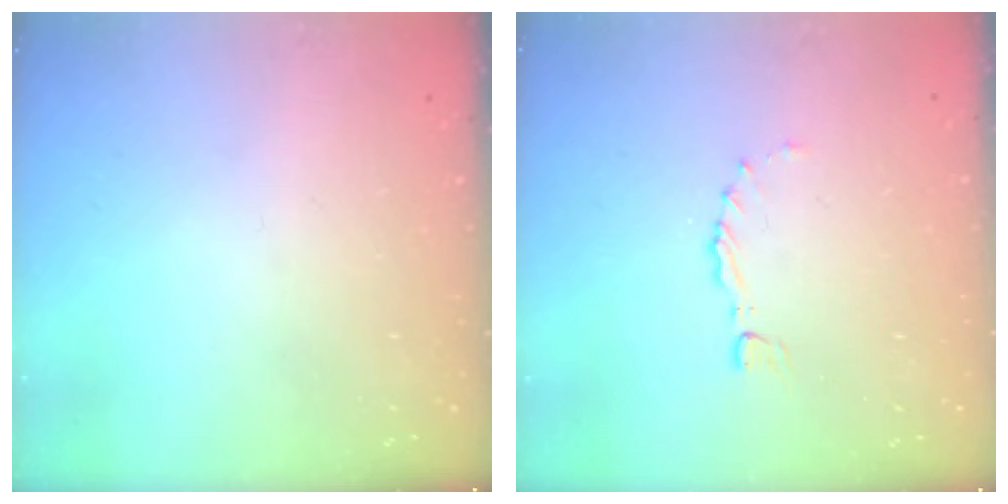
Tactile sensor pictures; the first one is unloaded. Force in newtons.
{"total": 0.0}